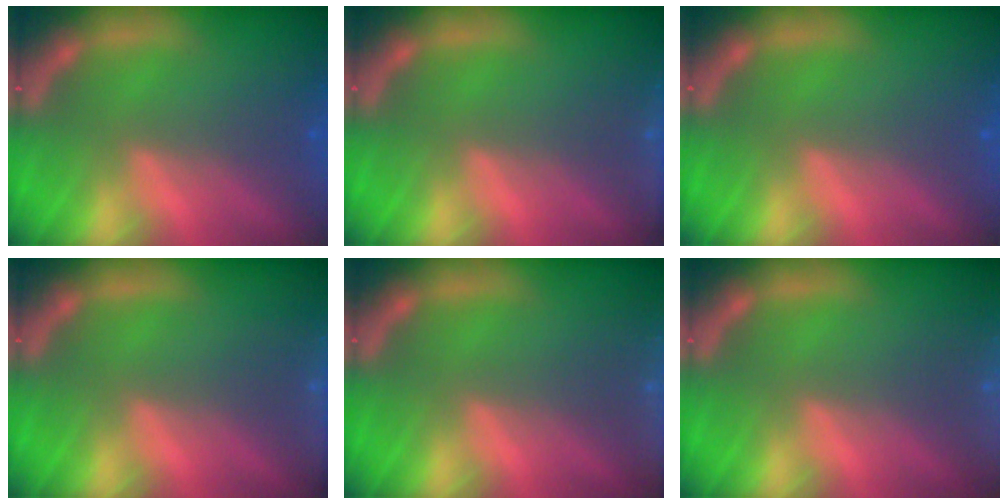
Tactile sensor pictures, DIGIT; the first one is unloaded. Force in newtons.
{"total": 2.4}
{"total": 0.0}
{"total": 3.0}
{"total": 6.0}
{"total": 9.5}